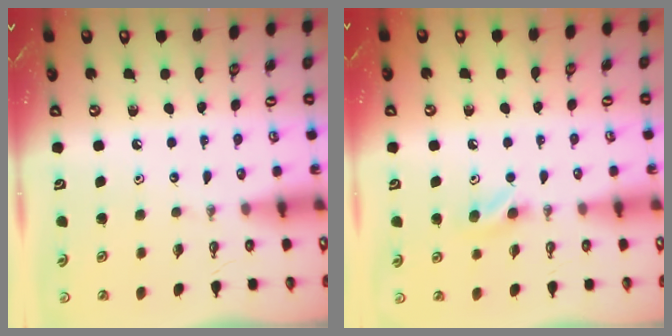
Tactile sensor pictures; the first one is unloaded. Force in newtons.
{"total": 5.0, "press": 4.1, "slide": 2.8}